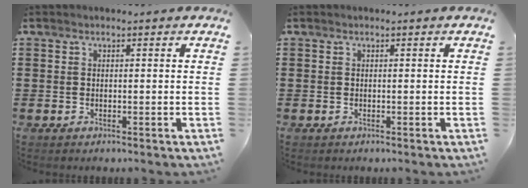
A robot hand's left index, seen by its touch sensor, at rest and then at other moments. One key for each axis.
{"total": 0.0}